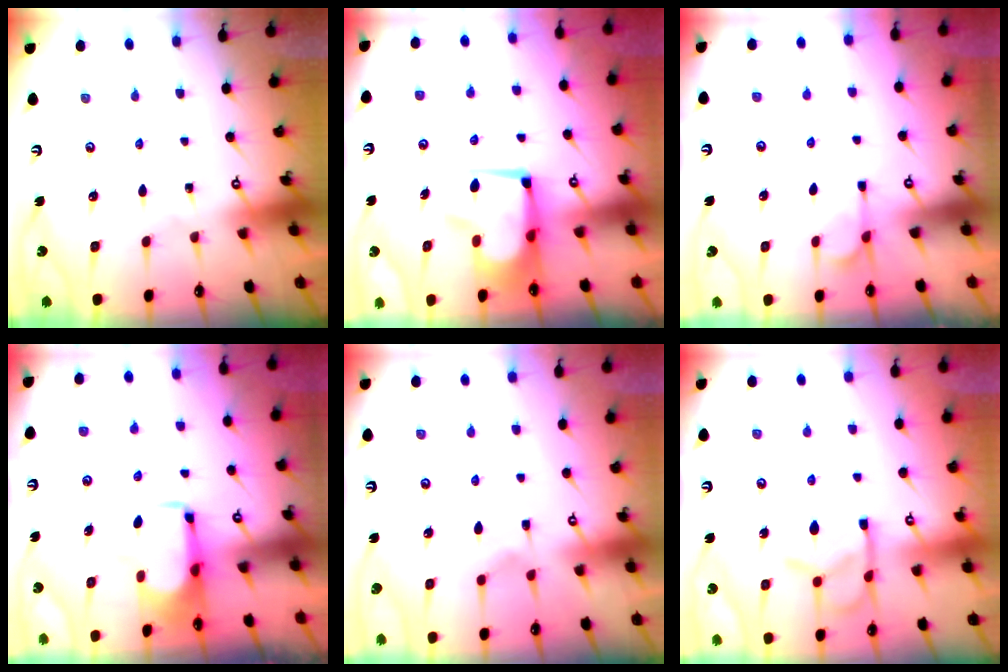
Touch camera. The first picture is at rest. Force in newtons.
{"total": 6.1, "press": 6.0, "slide": 1.0}
{"total": 3.2, "press": 3.0, "slide": 1.3}
{"total": 1.6, "press": 1.5, "slide": 0.5}
{"total": 1.5, "press": 0.9, "slide": 1.2}
{"total": 10.9, "press": 10.8, "slide": 1.4}